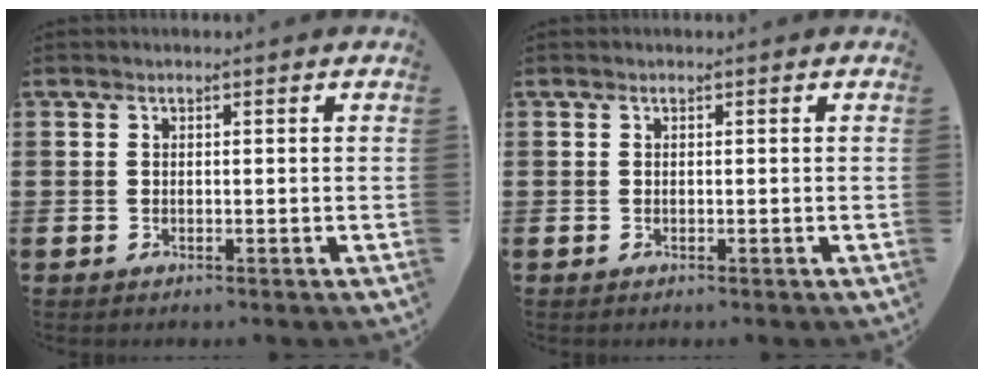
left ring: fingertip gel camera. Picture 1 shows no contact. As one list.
[{"total": 0.0}]